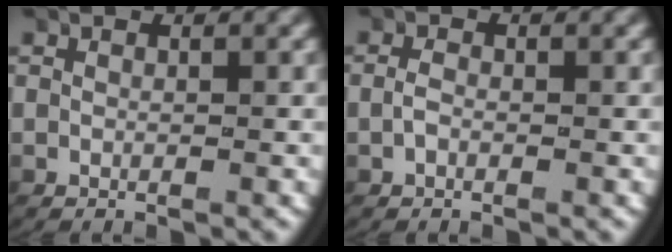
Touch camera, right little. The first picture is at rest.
{"total": 0.9, "force": [-0.5, 0.5, 0.6], "torque": [-0.019, -0.001, -0.009]}